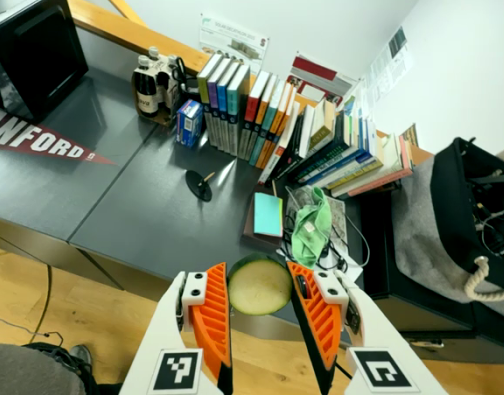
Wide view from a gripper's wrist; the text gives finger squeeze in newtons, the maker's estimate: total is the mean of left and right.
{"total": 9.3, "left": 9.5, "right": 9.1}